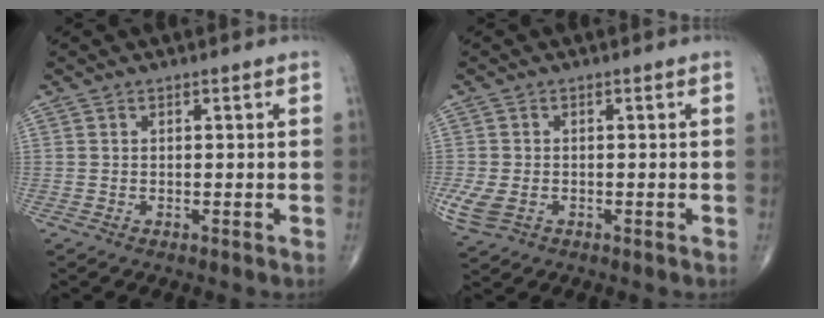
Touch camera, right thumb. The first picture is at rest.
{"total": 4.8, "force": [-1.3, 3.3, 3.2], "torque": [-0.082, -0.001, -0.019]}